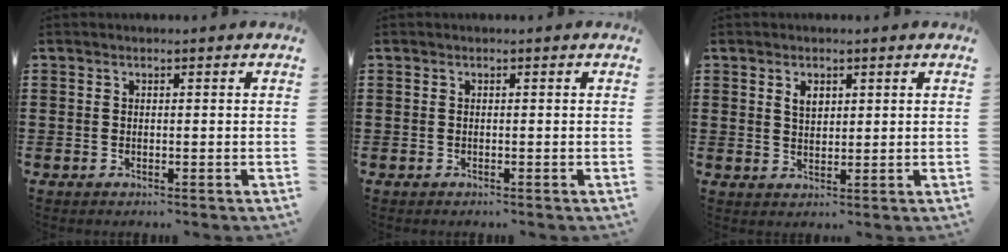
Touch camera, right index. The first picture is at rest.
{"total": 0.0}
{"total": 2.4, "force": [1.1, 1.5, 1.5], "torque": [-0.033, 0.006, 0.021]}